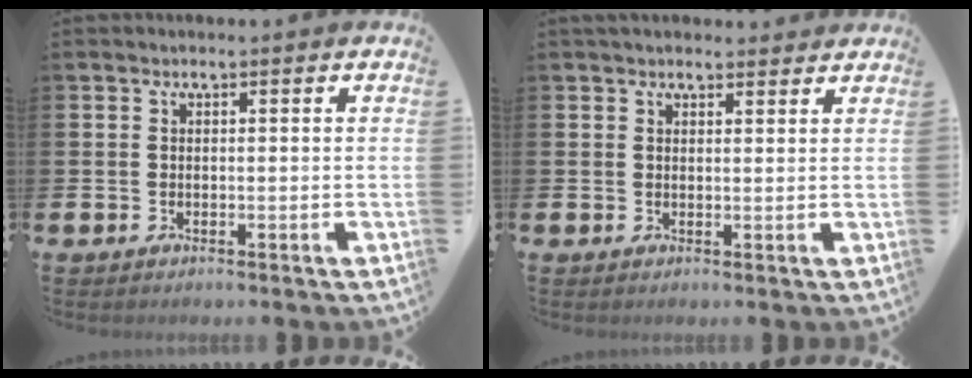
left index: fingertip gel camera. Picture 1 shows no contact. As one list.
[{"total": 2.2, "force": [2.1, 0.6, 0.2], "torque": [0.000, -0.006, 0.037]}]